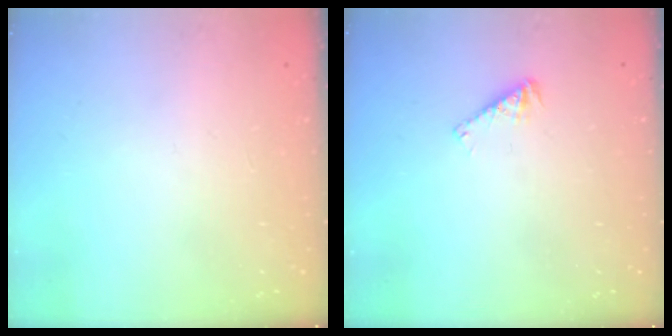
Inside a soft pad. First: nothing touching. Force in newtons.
{"total": 3.5, "press": 3.4, "slide": 0.4}